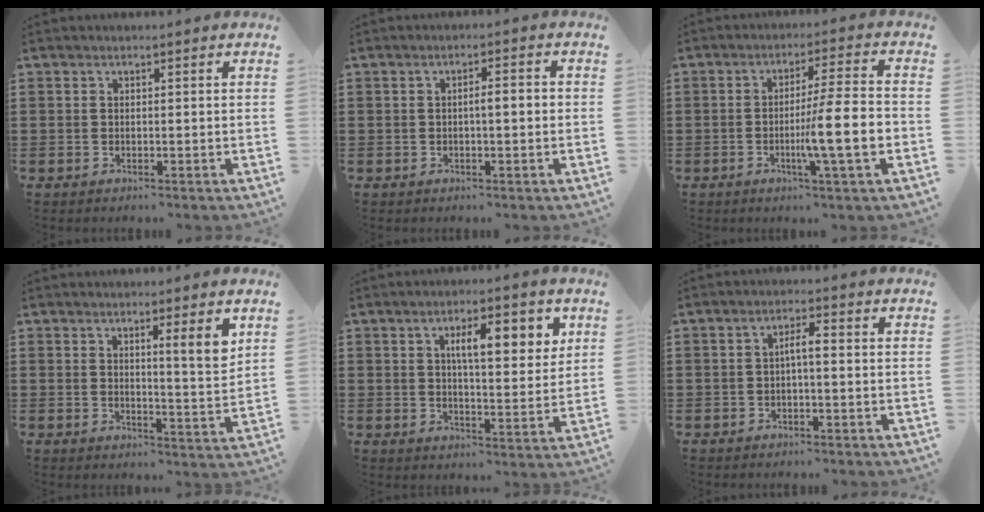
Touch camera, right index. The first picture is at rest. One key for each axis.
{"total": 2.2, "fx": -0.3, "fy": 0.3, "fz": 2.1, "tx": -0.037, "ty": 0.001, "tz": -0.006}
{"total": 9.5, "fx": -2.3, "fy": 0.3, "fz": 9.2, "tx": -0.145, "ty": -0.010, "tz": -0.042}
{"total": 5.2, "fx": 2.9, "fy": -0.1, "fz": 4.3, "tx": -0.073, "ty": -0.010, "tz": 0.043}
{"total": 7.9, "fx": 3.0, "fy": 2.5, "fz": 6.8, "tx": -0.106, "ty": -0.003, "tz": 0.042}
{"total": 2.4, "fx": -0.4, "fy": 0.4, "fz": 2.4, "tx": -0.044, "ty": 0.004, "tz": -0.011}